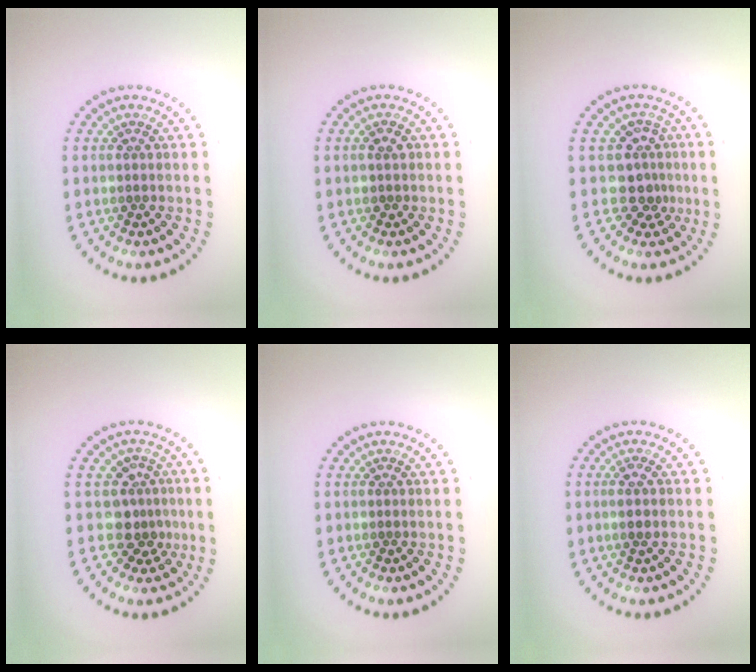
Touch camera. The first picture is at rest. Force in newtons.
{"total": 1.0, "press": 0.9, "slide": 0.4}
{"total": 2.9, "press": 2.1, "slide": 2.0}
{"total": 2.8, "press": 2.1, "slide": 1.8}
{"total": 0.0}
{"total": 0.9, "press": 0.7, "slide": 0.6}